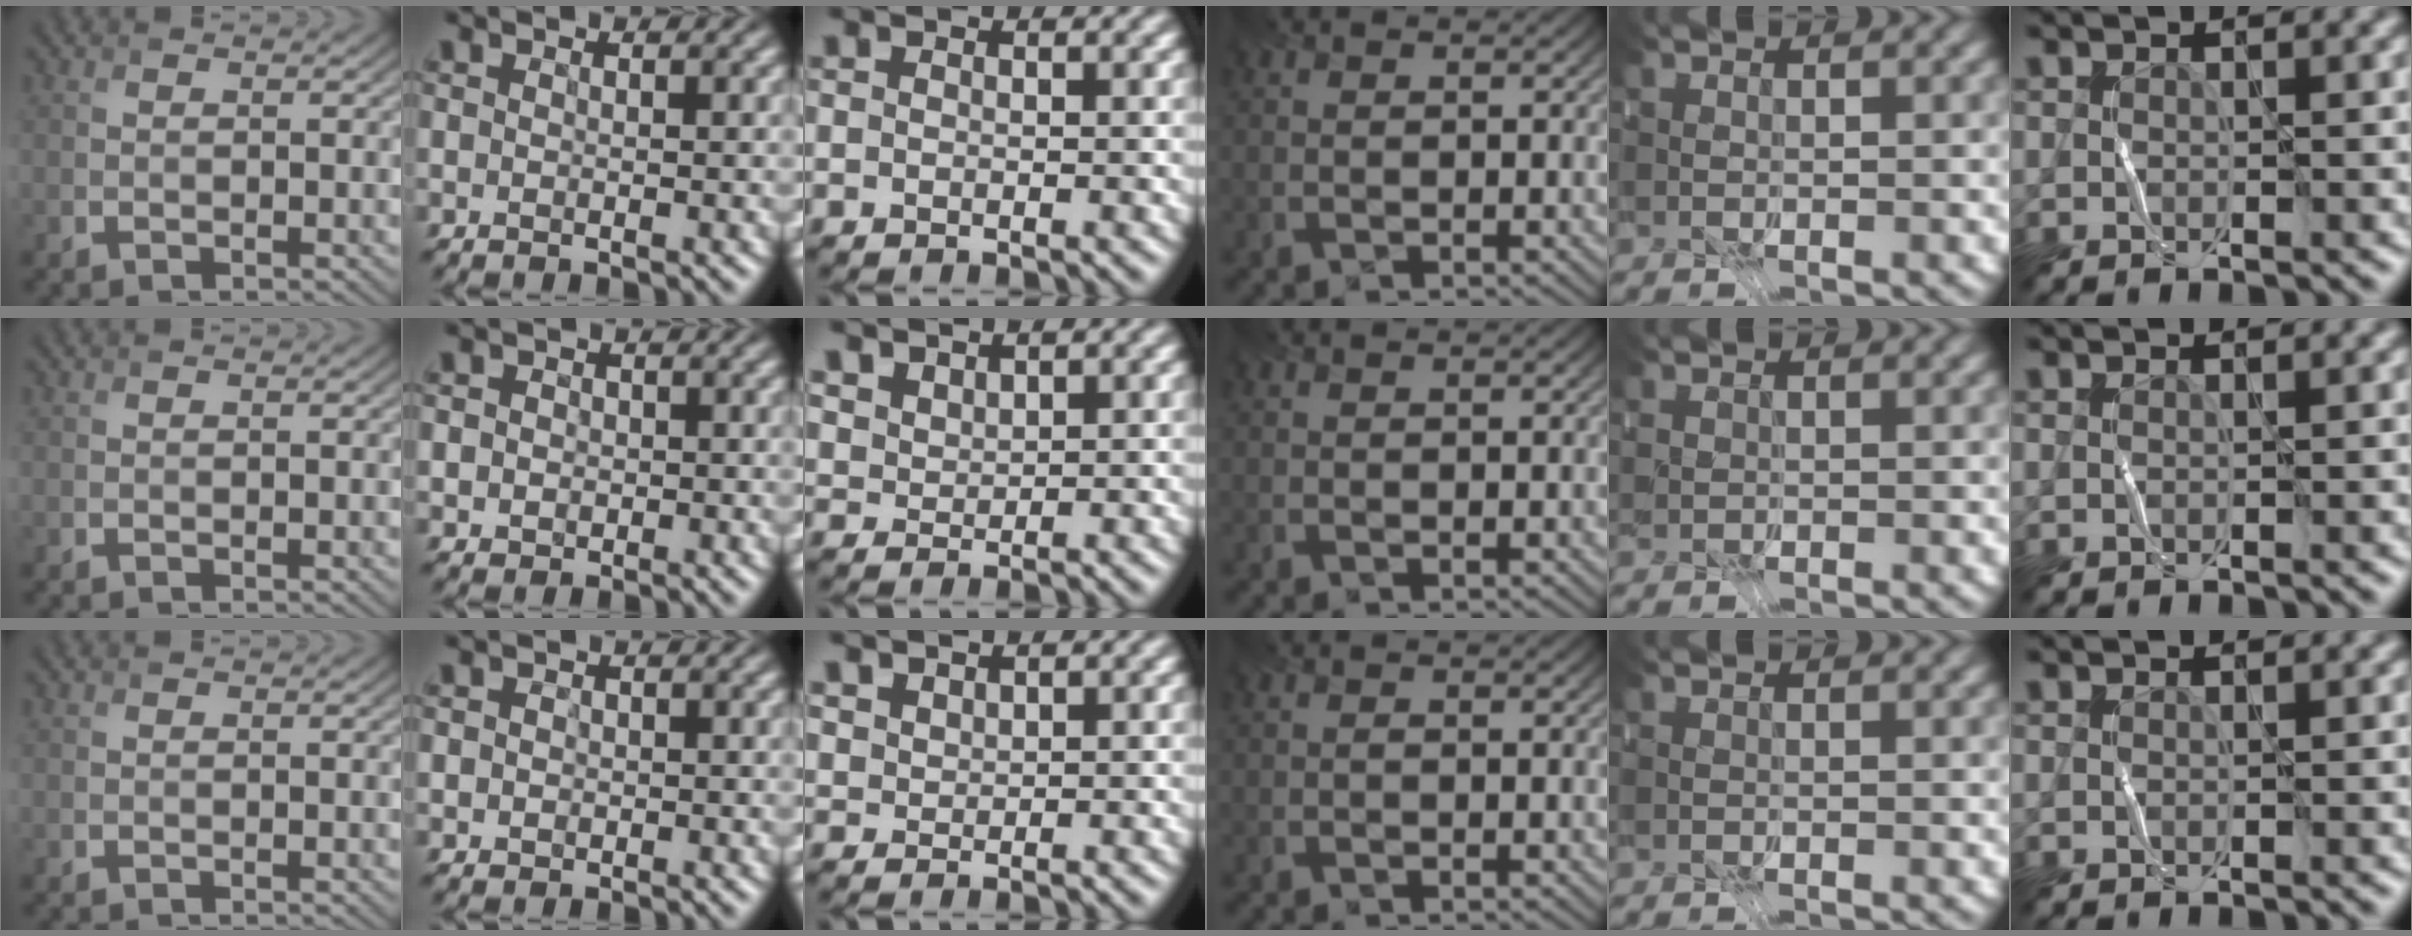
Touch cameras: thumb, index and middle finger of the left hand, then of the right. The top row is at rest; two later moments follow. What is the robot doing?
{"motion": "fold", "object": "receipt paper"}